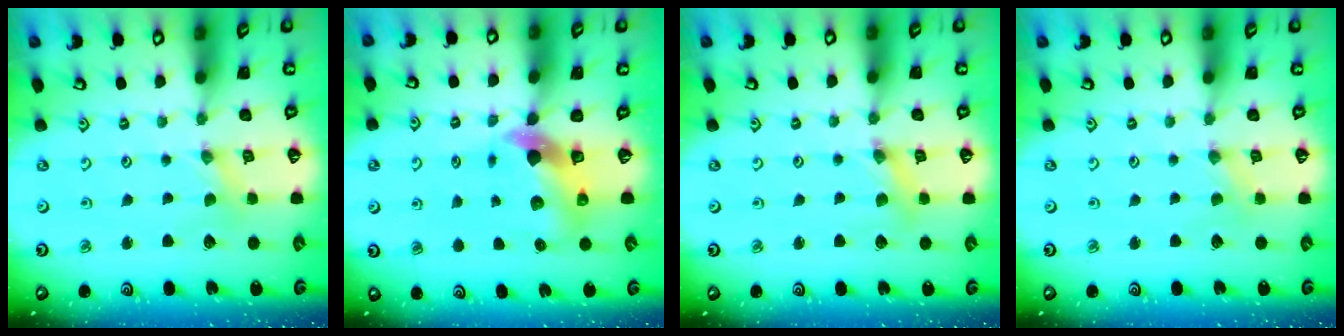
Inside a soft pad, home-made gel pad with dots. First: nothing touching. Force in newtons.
{"total": 7.6, "press": 7.5, "slide": 1.2}
{"total": 3.2, "press": 3.1, "slide": 0.4}
{"total": 0.0}